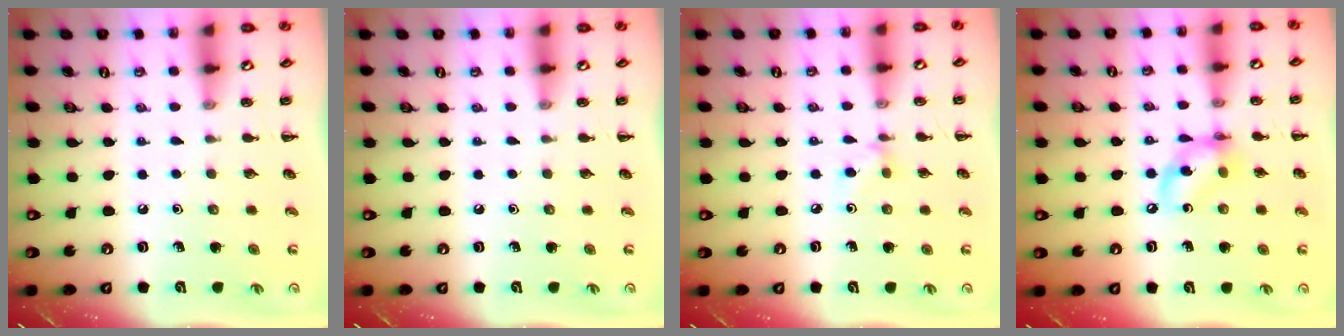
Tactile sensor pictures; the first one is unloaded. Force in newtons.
{"total": 0.0}
{"total": 3.6, "press": 3.4, "slide": 1.2}
{"total": 9.6, "press": 9.4, "slide": 1.8}